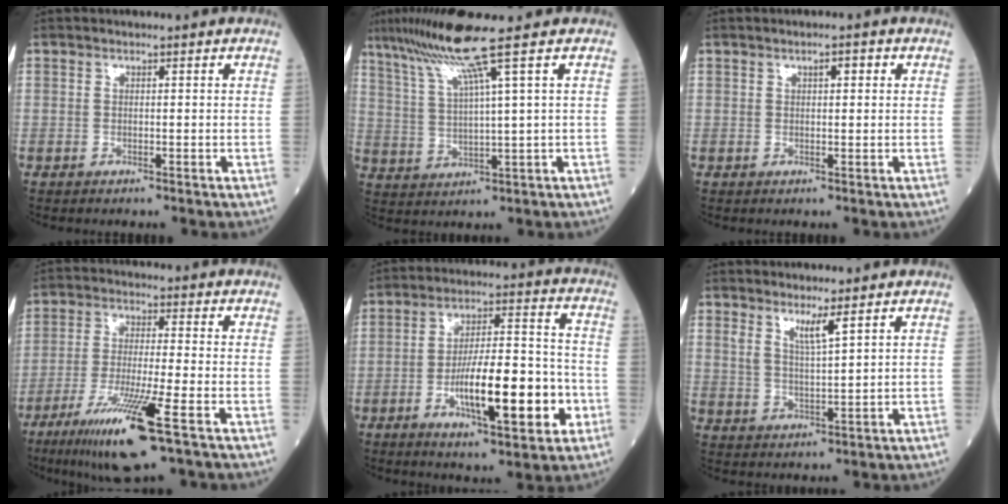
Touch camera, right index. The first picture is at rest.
{"total": 9.4, "force": [6.0, -2.4, 6.8], "torque": [-0.135, 0.005, 0.117]}
{"total": 1.8, "force": [0.7, 0.6, 1.5], "torque": [-0.026, 0.004, 0.010]}
{"total": 12.9, "force": [-6.9, 0.1, 10.9], "torque": [-0.214, -0.034, -0.121]}
{"total": 15.8, "force": [-5.0, 3.8, 14.5], "torque": [-0.242, 0.009, -0.076]}
{"total": 3.7, "force": [2.4, -0.1, 2.9], "torque": [-0.057, -0.013, 0.048]}